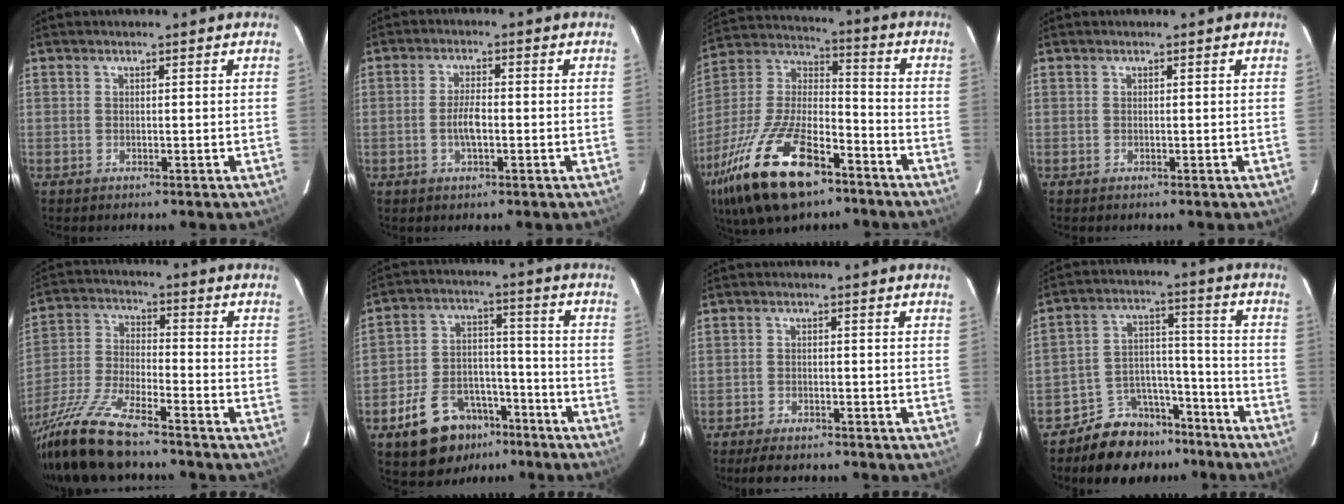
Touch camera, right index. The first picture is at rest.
{"total": 4.1, "force": [-1.1, 1.5, 3.6], "torque": [-0.074, 0.003, -0.021]}
{"total": 24.4, "force": [-14.6, 9.9, 16.8], "torque": [-0.350, -0.027, -0.260]}
{"total": 0.0}
{"total": 17.0, "force": [-14.0, 2.4, 9.3], "torque": [-0.204, -0.041, -0.258]}
{"total": 14.4, "force": [-9.3, 8.8, 6.7], "torque": [-0.143, 0.028, -0.130]}
{"total": 5.7, "force": [-4.8, 2.1, 2.3], "torque": [-0.057, -0.002, -0.074]}
{"total": 12.0, "force": [-9.6, 6.7, 2.7], "torque": [-0.051, 0.060, -0.136]}